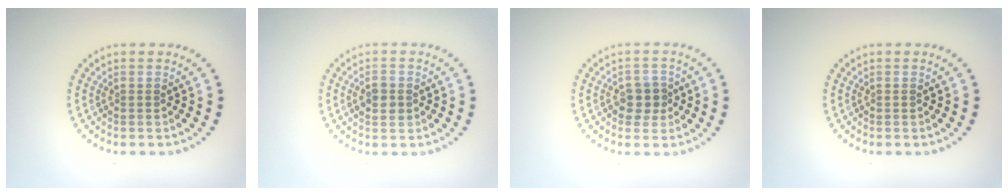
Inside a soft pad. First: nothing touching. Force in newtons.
{"total": 2.4, "press": 2.4, "slide": 0.2}
{"total": 2.3, "press": 2.1, "slide": 0.8}
{"total": 0.0}